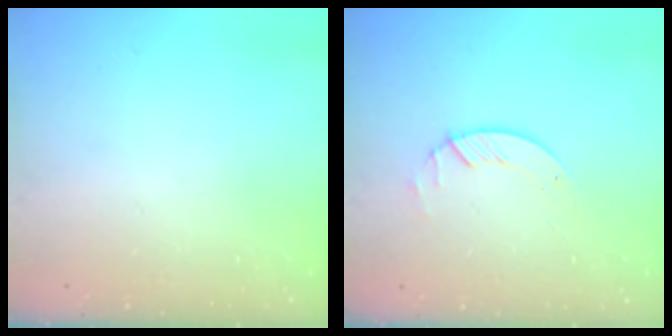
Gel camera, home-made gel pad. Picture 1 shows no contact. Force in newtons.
{"total": 2.7, "press": 2.7, "slide": 0.3}